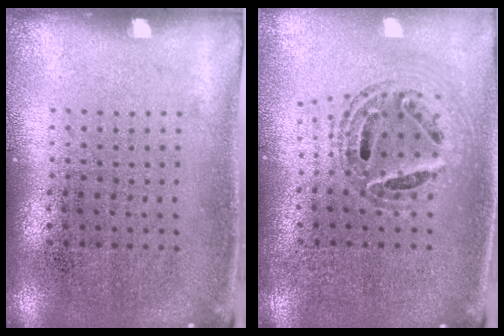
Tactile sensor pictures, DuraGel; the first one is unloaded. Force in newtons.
{"total": 0.9, "press": 0.9, "slide": 0.1}